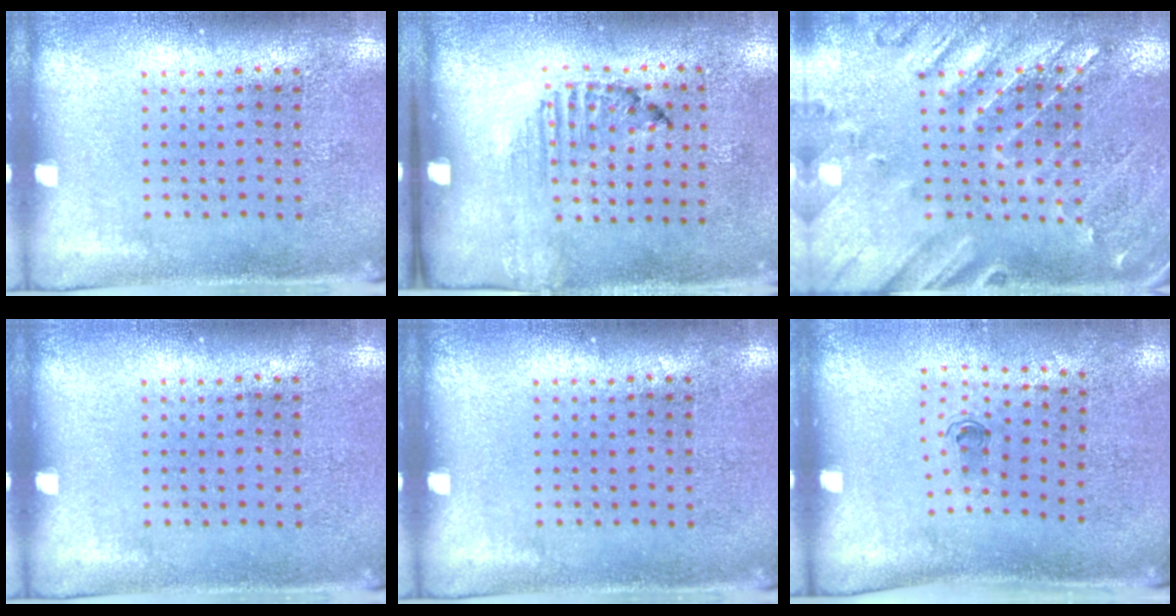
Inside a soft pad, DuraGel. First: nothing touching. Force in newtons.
{"total": 1.5, "press": 1.2, "slide": 0.8}
{"total": 0.6, "press": 0.5, "slide": 0.4}
{"total": 0.0}
{"total": 0.0}
{"total": 0.6, "press": 0.3, "slide": 0.5}